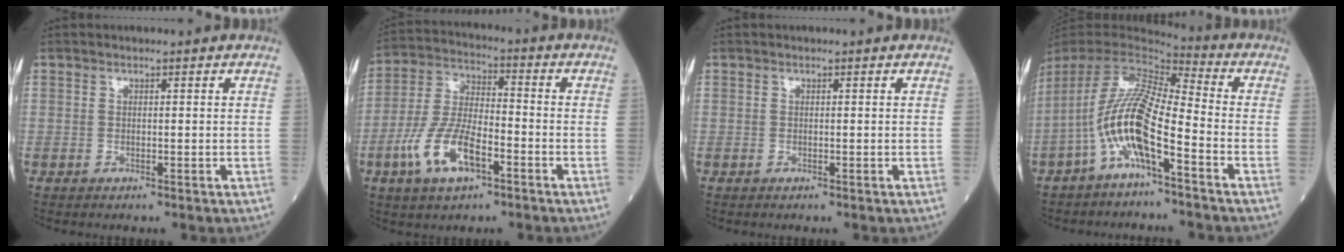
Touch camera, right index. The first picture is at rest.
{"total": 11.1, "force": [-4.9, 4.0, 9.1], "torque": [-0.200, 0.001, -0.093]}
{"total": 0.0}
{"total": 12.9, "force": [-5.7, 2.0, 11.4], "torque": [-0.239, 0.003, -0.113]}